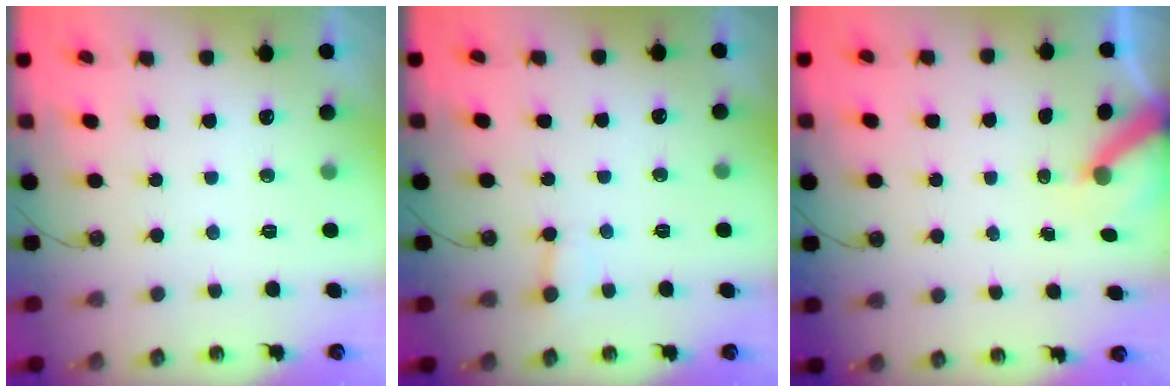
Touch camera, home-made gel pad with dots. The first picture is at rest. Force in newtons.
{"total": 3.0, "press": 3.0, "slide": 0.2}
{"total": 5.3, "press": 5.3, "slide": 0.8}